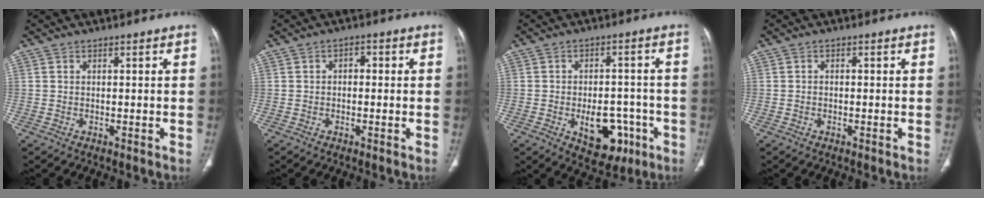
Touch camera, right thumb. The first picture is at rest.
{"total": 1.9, "force": [0.0, 1.3, 1.4], "torque": [-0.014, 0.009, -0.005]}
{"total": 10.8, "force": [-3.9, 6.7, 7.5], "torque": [-0.073, 0.024, -0.042]}
{"total": 0.5, "force": [-0.2, 0.4, 0.3], "torque": [-0.005, 0.002, -0.007]}